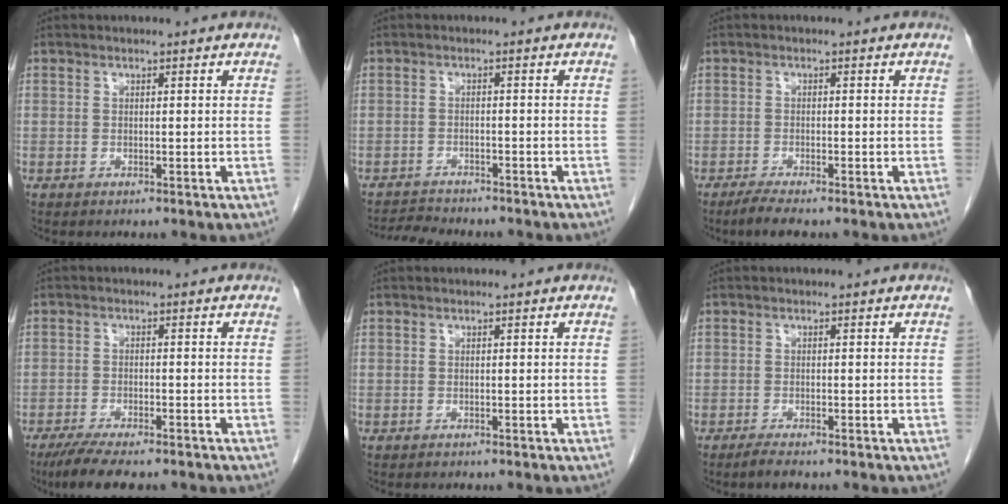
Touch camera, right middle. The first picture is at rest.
{"total": 4.8, "force": [-4.7, 0.7, 0.7], "torque": [-0.012, -0.012, -0.075]}
{"total": 2.8, "force": [-2.3, 0.3, 1.6], "torque": [-0.037, -0.008, -0.042]}
{"total": 7.7, "force": [-6.2, 1.6, 4.4], "torque": [-0.069, -0.014, -0.099]}
{"total": 0.0}
{"total": 1.8, "force": [-1.4, 0.3, 1.0], "torque": [-0.026, -0.005, -0.026]}